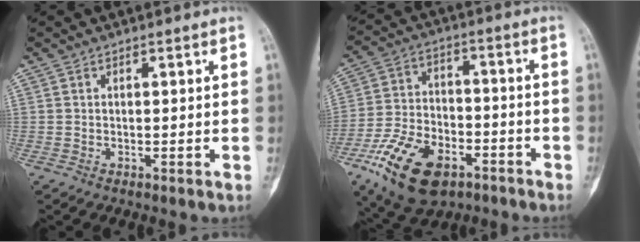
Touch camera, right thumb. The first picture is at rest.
{"total": 17.8, "force": [-9.4, 9.9, 11.4], "torque": [-0.206, 0.040, -0.160]}